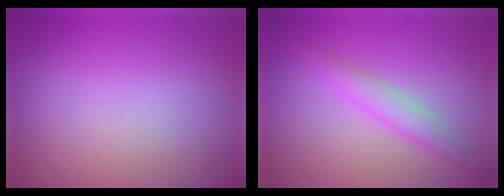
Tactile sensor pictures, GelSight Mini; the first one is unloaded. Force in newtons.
{"total": 2.5, "press": 2.5, "slide": 0.2}